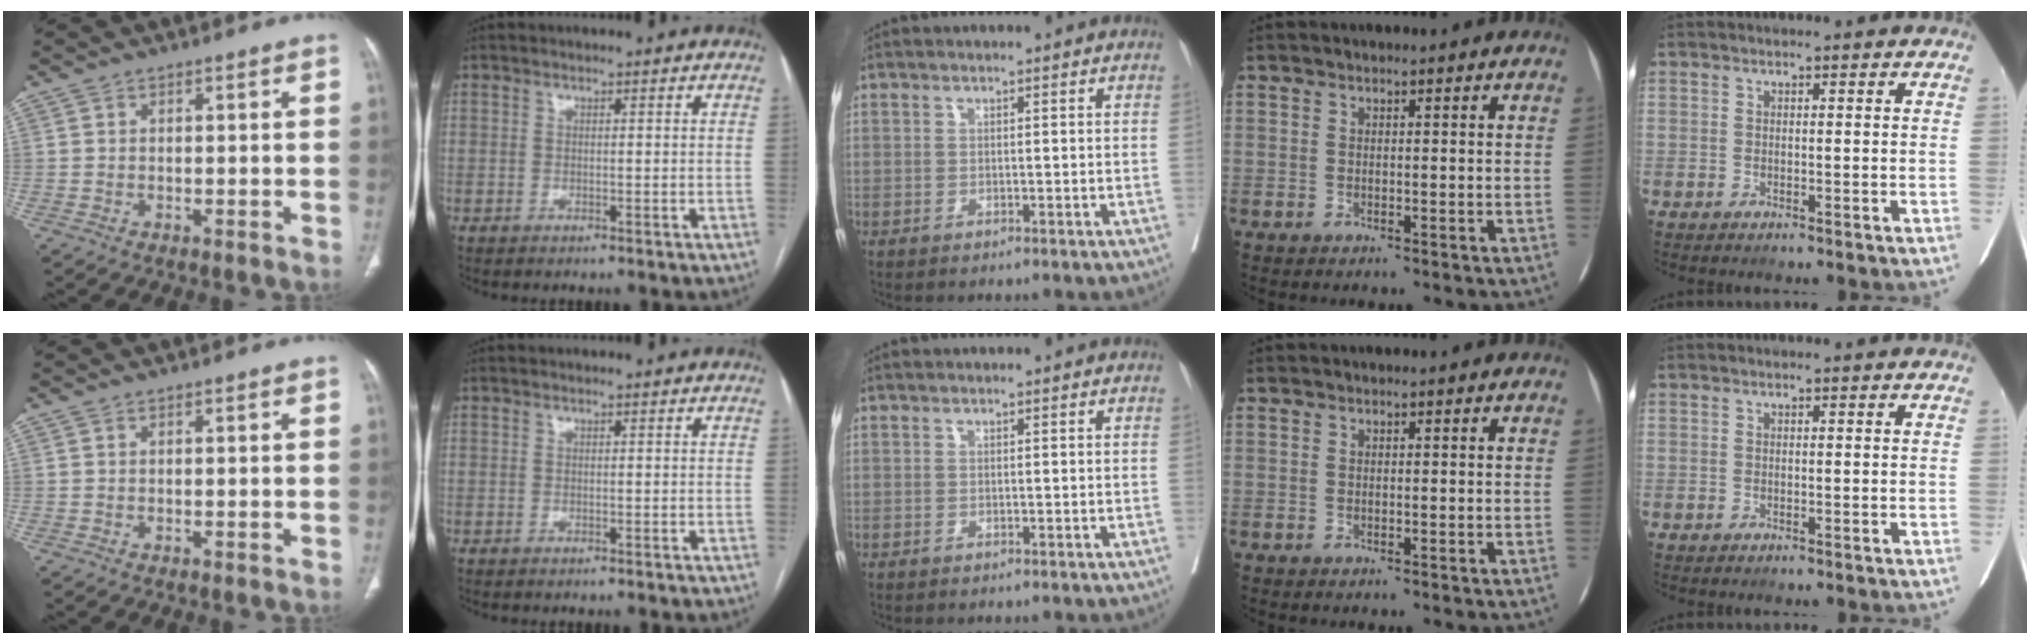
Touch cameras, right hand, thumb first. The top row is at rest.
{}